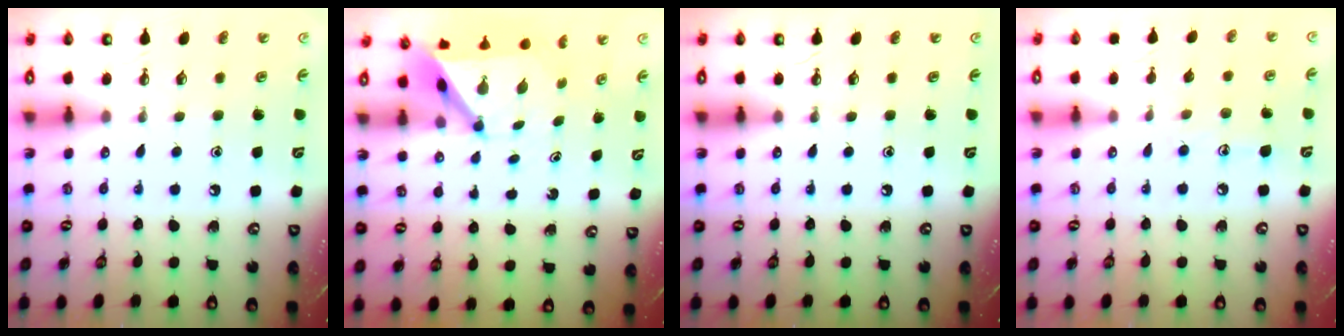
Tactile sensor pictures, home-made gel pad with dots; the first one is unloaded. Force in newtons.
{"total": 5.1, "press": 5.1, "slide": 0.5}
{"total": 0.0}
{"total": 8.9, "press": 8.9, "slide": 0.5}